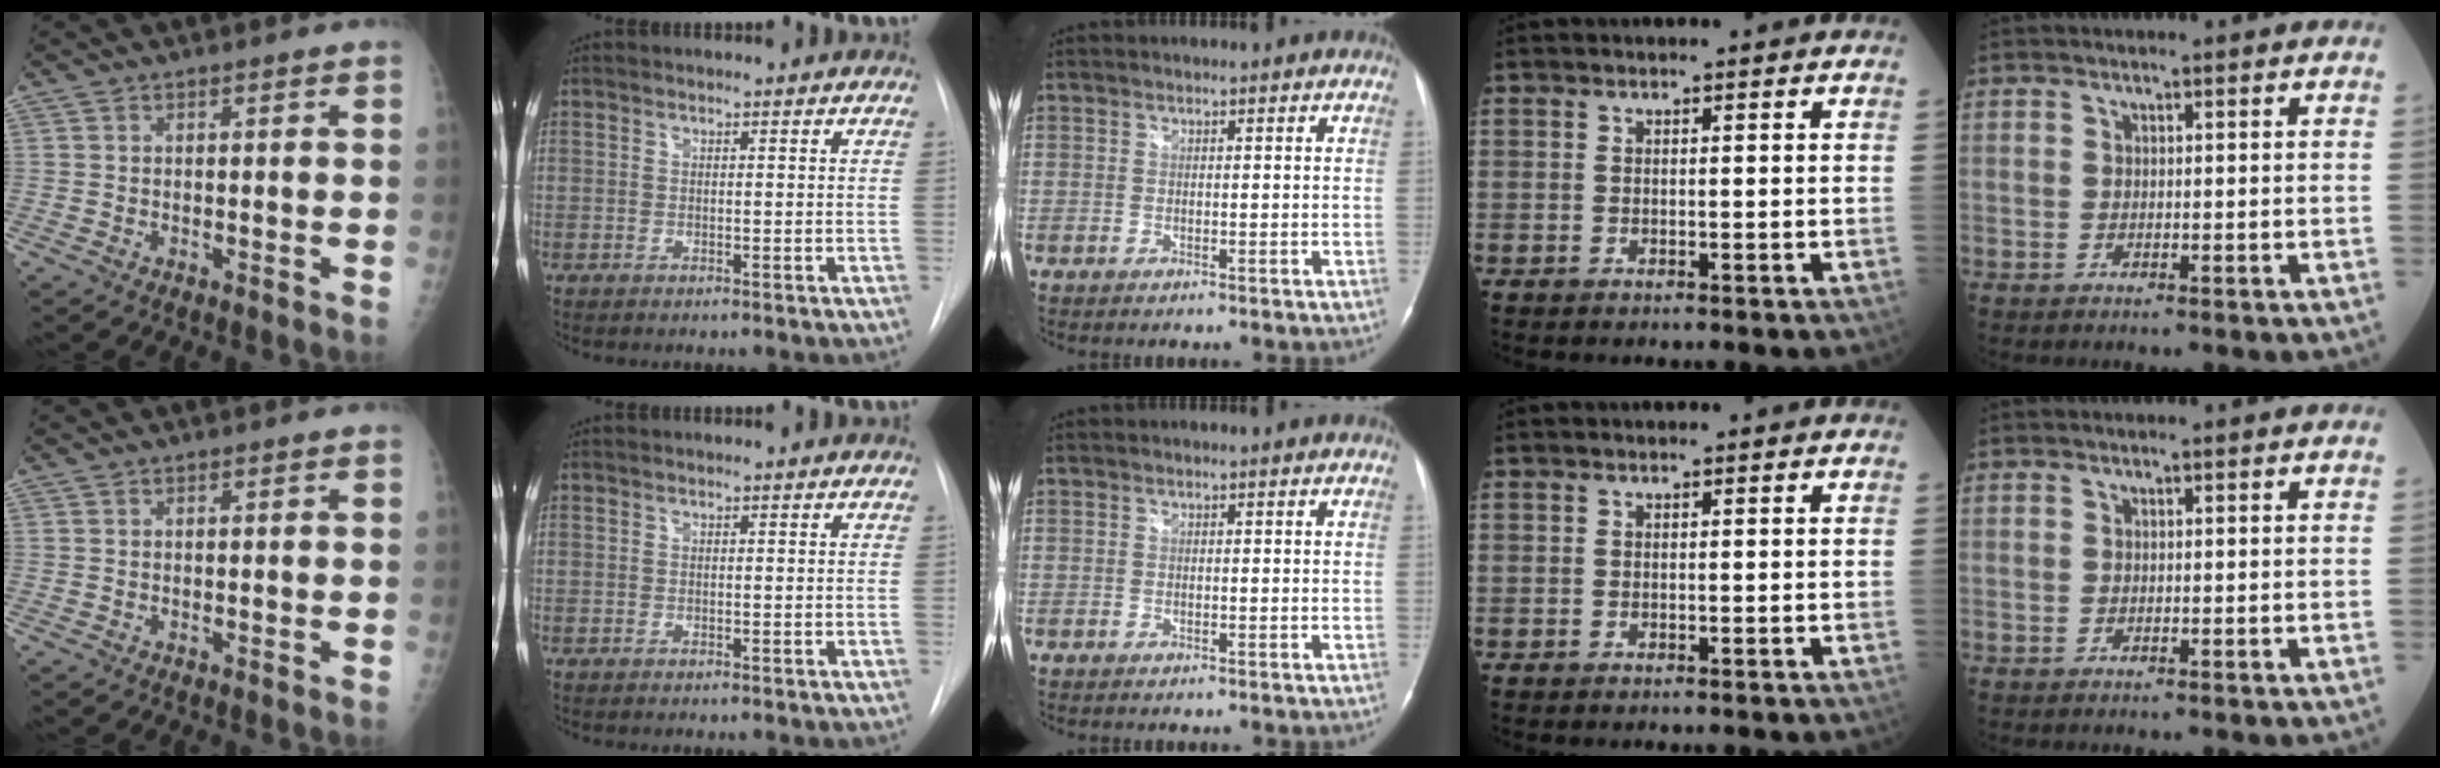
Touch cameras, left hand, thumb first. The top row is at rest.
{}